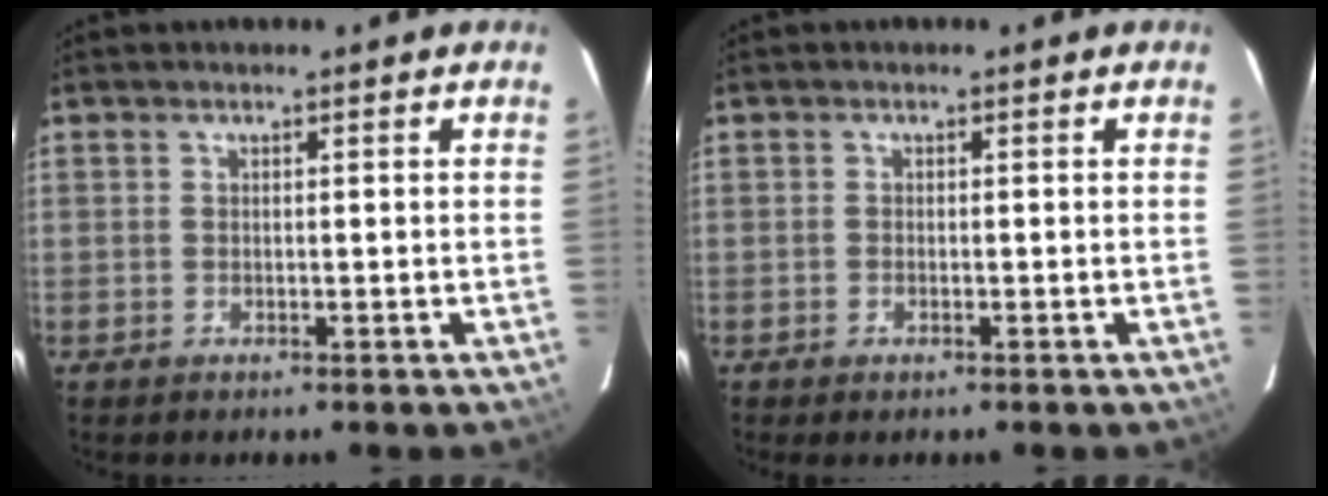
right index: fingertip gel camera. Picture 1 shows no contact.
{"total": 0.8, "force": [-0.5, 0.4, 0.4], "torque": [-0.007, -0.001, -0.010]}